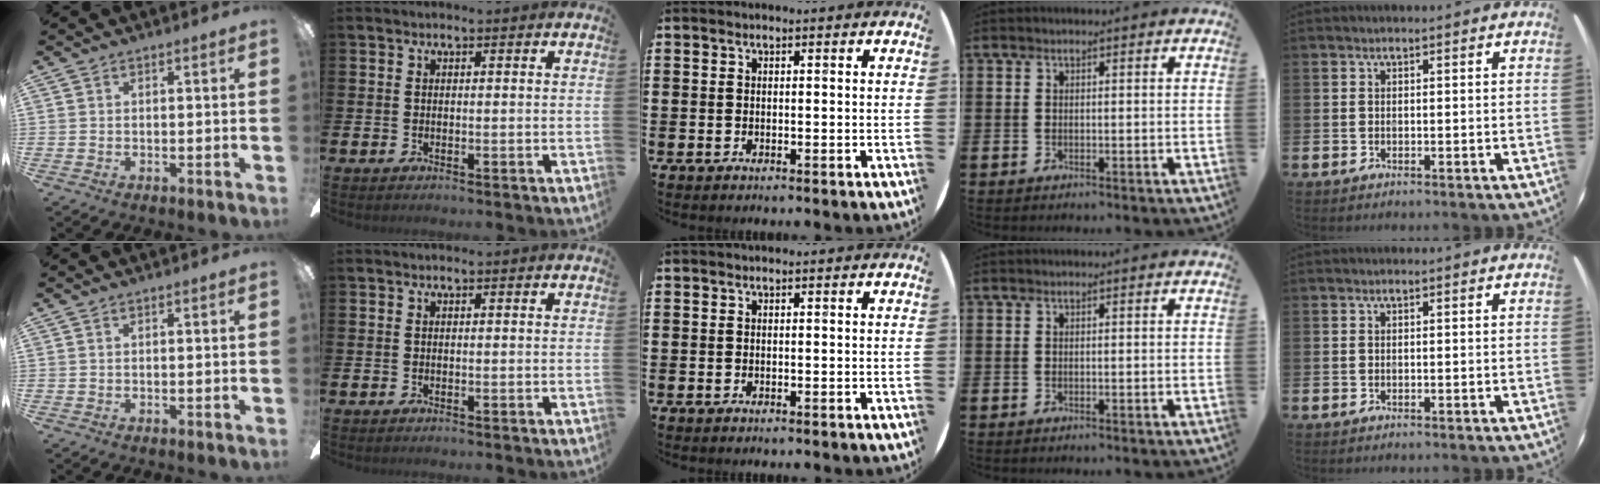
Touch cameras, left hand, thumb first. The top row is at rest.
{}